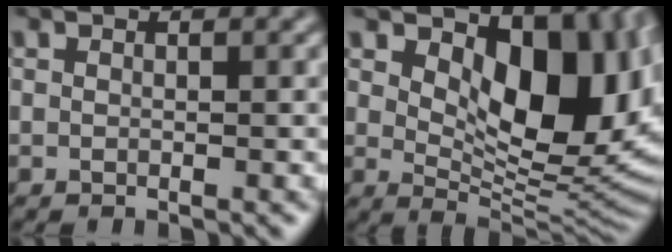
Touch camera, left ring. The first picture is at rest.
{"total": 13.1, "force": [4.0, 6.8, 10.4], "torque": [-0.132, -0.011, 0.075]}